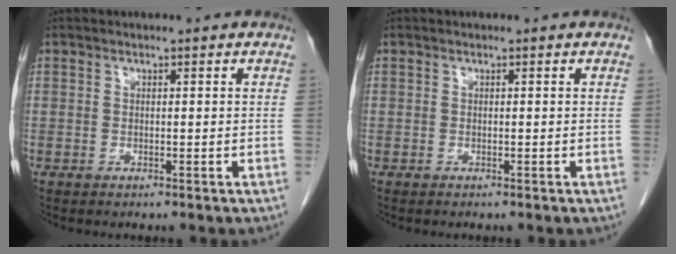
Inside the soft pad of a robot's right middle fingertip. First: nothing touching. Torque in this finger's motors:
{"motor_torque": [0.22, -0.03, 0.01, 0.01]}